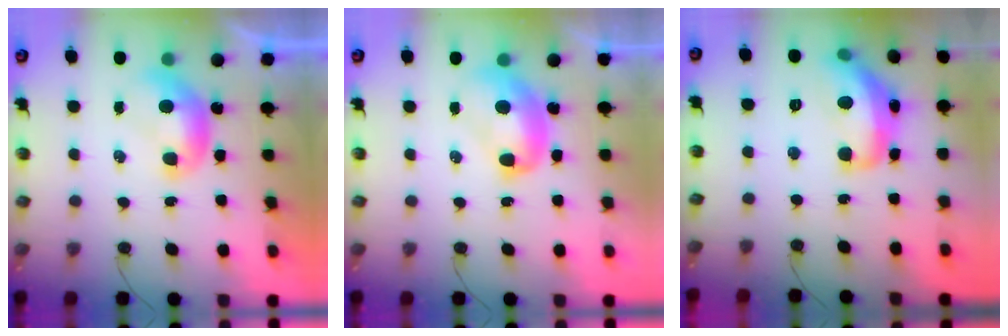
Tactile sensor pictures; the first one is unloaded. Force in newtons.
{"total": 3.7, "press": 3.7, "slide": 0.3}
{"total": 9.9, "press": 9.9, "slide": 0.8}